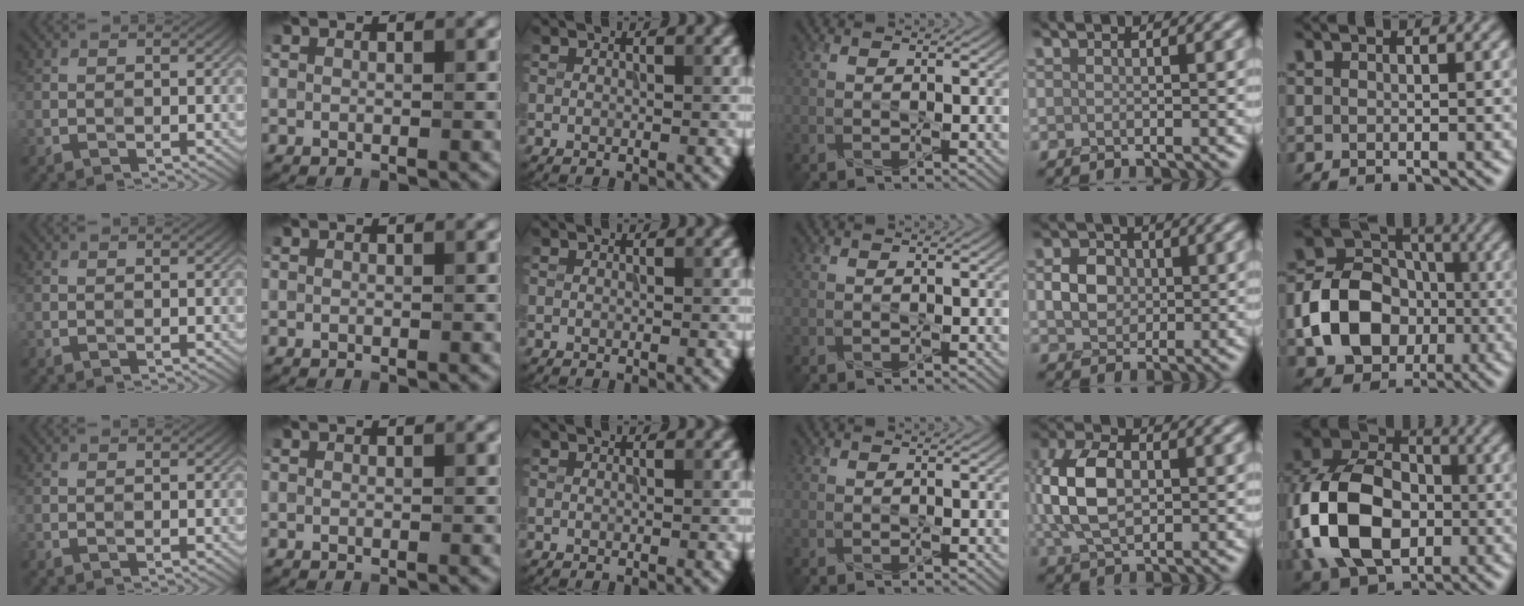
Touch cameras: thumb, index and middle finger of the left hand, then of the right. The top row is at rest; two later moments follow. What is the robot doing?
{"motion": "press", "object": "stapler"}